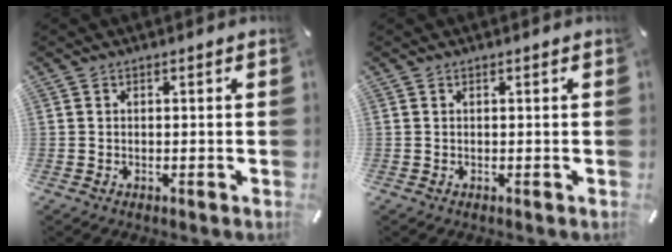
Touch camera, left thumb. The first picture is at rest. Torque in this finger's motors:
{"motor_torque": [-0.21, -0.20, 0.01, 0.01, 0.00]}